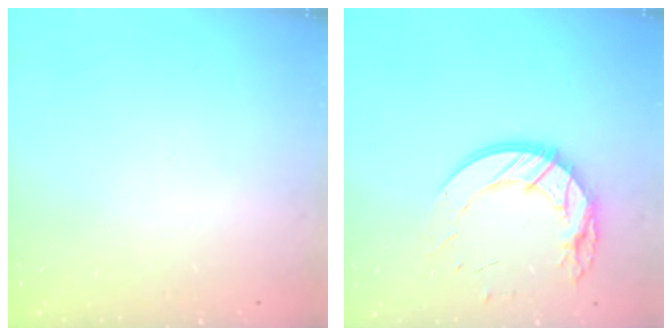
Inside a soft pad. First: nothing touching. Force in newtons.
{"total": 14.7, "press": 14.6, "slide": 1.3}